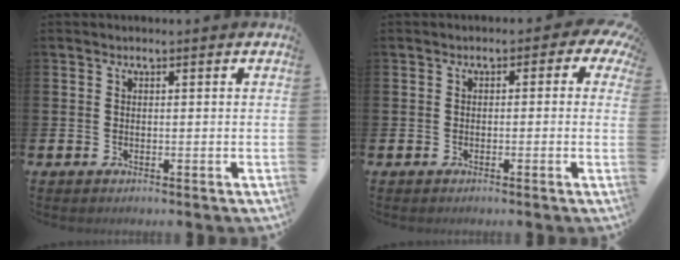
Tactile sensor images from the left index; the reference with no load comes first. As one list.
[{"total": 1.6, "force": [-1.0, 1.0, 0.8], "torque": [-0.016, 0.006, -0.026]}]